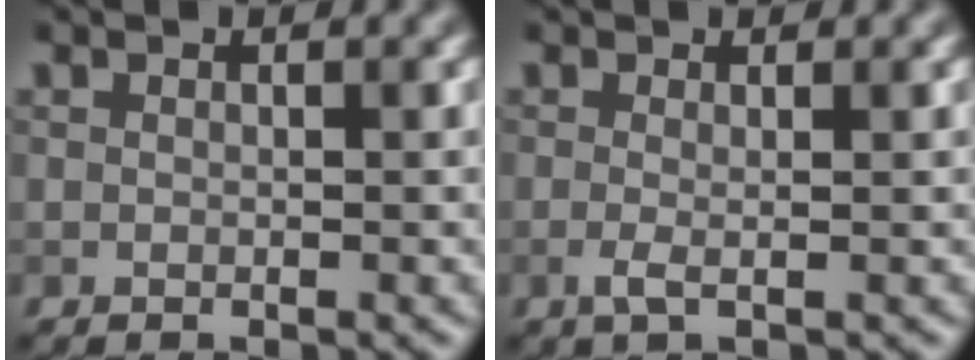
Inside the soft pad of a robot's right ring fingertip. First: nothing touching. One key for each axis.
{"total": 1.5, "fx": -0.2, "fy": 0.3, "fz": 1.4, "tx": -0.026, "ty": -0.005, "tz": -0.006}